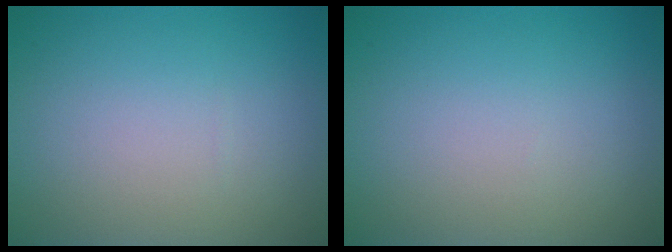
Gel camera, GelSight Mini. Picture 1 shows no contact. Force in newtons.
{"total": 0.0}